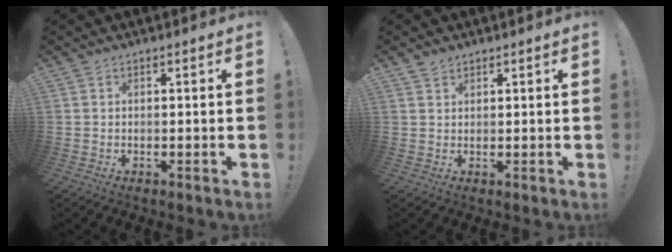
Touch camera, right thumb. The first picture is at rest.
{"total": 1.7, "force": [1.4, 0.8, 0.4], "torque": [-0.006, -0.006, 0.027]}